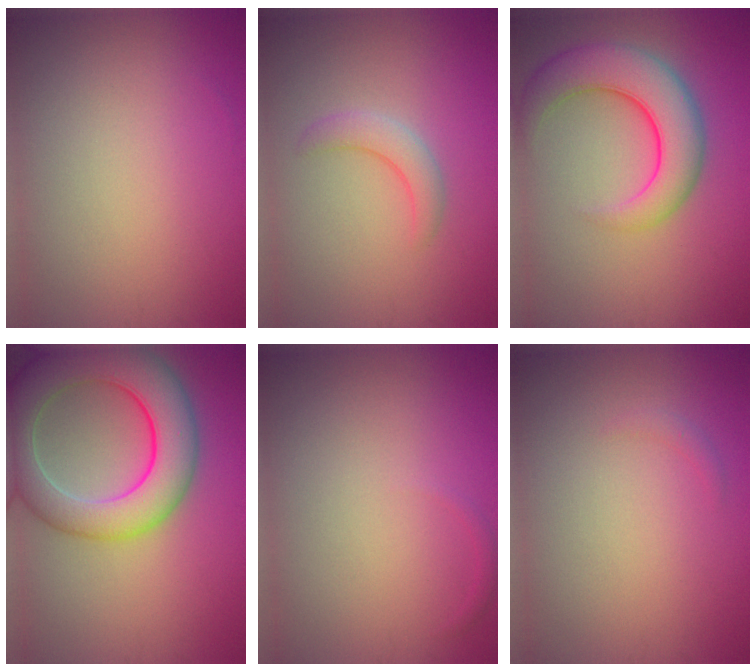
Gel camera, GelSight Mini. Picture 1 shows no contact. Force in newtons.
{"total": 2.4, "press": 2.4, "slide": 0.3}
{"total": 7.3, "press": 7.3, "slide": 0.4}
{"total": 9.4, "press": 9.4, "slide": 0.5}
{"total": 0.5, "press": 0.5, "slide": 0.1}
{"total": 0.7, "press": 0.7, "slide": 0.1}